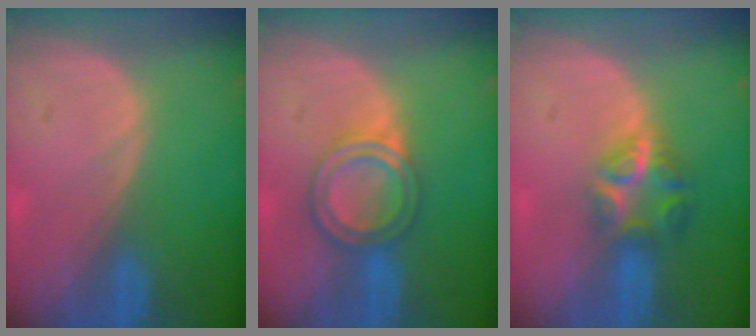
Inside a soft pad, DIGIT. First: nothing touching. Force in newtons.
{"total": 6.2, "press": 5.4, "slide": 3.0}
{"total": 6.1, "press": 5.5, "slide": 2.6}